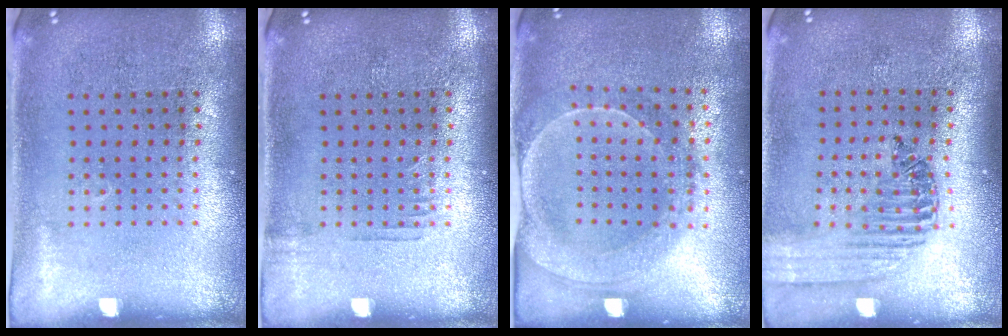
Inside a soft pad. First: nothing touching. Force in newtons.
{"total": 0.6, "press": 0.6, "slide": 0.2}
{"total": 1.8, "press": 1.8, "slide": 0.5}
{"total": 1.3, "press": 1.3, "slide": 0.4}